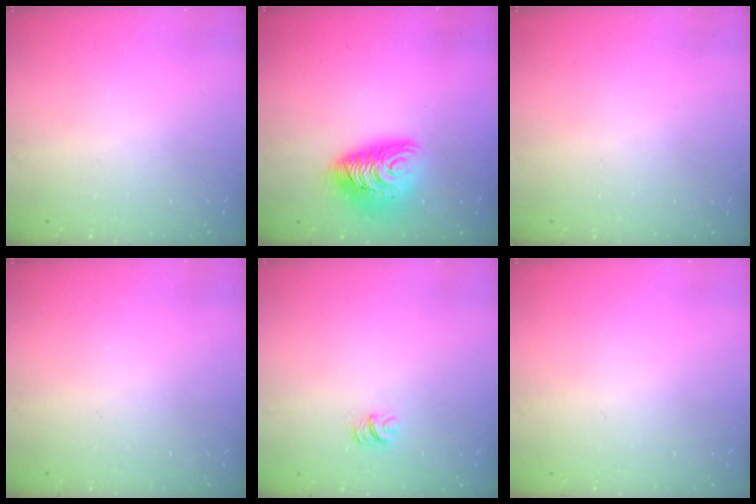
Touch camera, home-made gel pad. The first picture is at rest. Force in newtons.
{"total": 12.7, "press": 12.6, "slide": 1.2}
{"total": 0.0}
{"total": 0.0}
{"total": 5.1, "press": 5.1, "slide": 0.3}
{"total": 0.0}